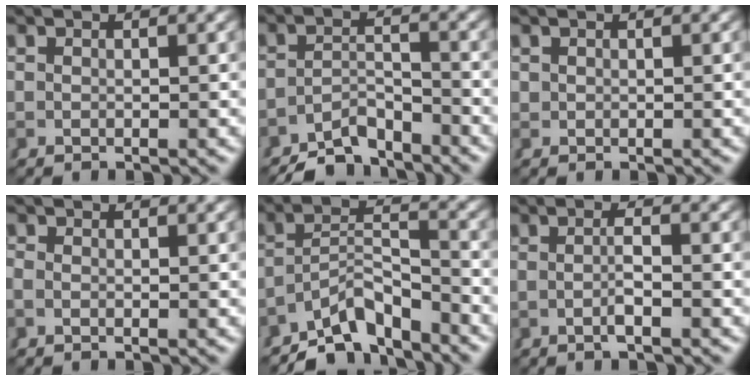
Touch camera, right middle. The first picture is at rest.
{"total": 5.7, "force": [-5.2, 1.3, 1.8], "torque": [-0.006, -0.008, -0.085]}
{"total": 0.0}
{"total": 0.7, "force": [-0.4, 0.4, 0.4], "torque": [-0.008, -0.001, -0.010]}
{"total": 7.6, "force": [-5.9, 3.0, 3.7], "torque": [-0.046, -0.016, -0.091]}
{"total": 1.8, "force": [-0.8, 0.0, 1.7], "torque": [-0.023, 0.001, -0.016]}